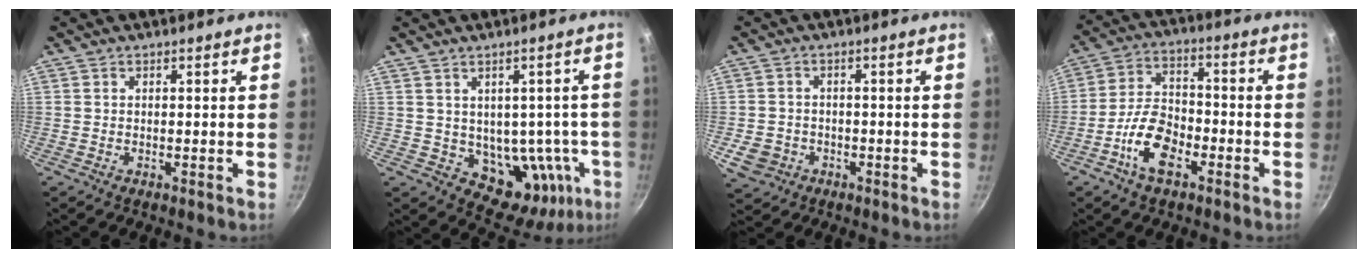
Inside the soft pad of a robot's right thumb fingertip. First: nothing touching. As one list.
[{"total": 13.8, "force": [-1.7, 10.0, 9.4], "torque": [-0.080, -0.005, -0.002]}, {"total": 5.4, "force": [-1.8, 4.6, 2.2], "torque": [-0.039, 0.017, -0.026]}, {"total": 10.7, "force": [-4.9, 5.7, 7.6], "torque": [-0.129, 0.039, -0.098]}]